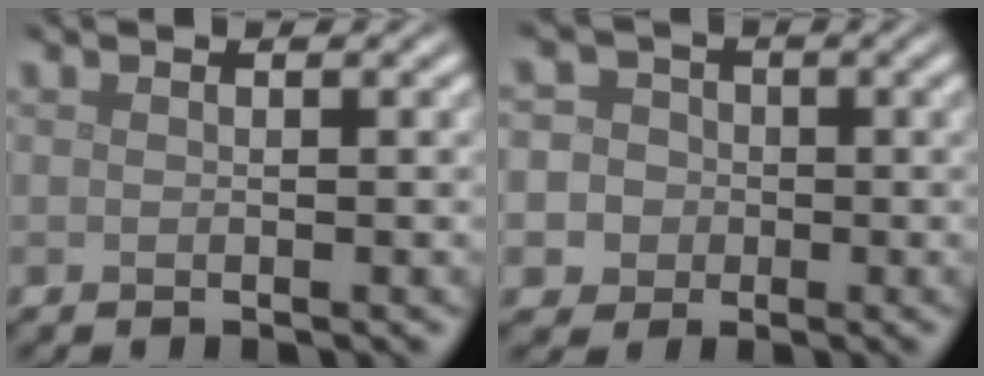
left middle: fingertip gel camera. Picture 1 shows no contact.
{"total": 8.0, "force": [-1.7, 7.6, 1.8], "torque": [-0.038, 0.010, -0.064]}